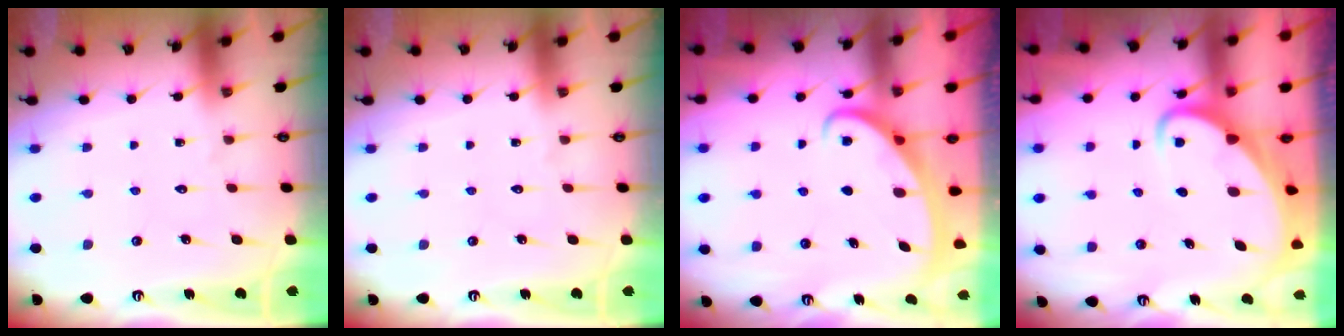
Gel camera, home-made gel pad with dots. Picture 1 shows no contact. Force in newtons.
{"total": 0.0}
{"total": 2.5, "press": 2.5, "slide": 0.4}
{"total": 4.5, "press": 4.5, "slide": 0.6}